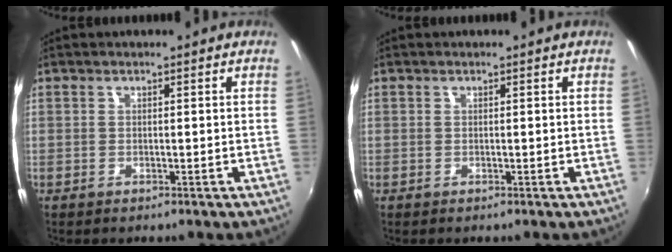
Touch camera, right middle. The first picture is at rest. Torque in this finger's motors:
{"motor_torque": [0.00, 0.00, 0.00, 0.00]}